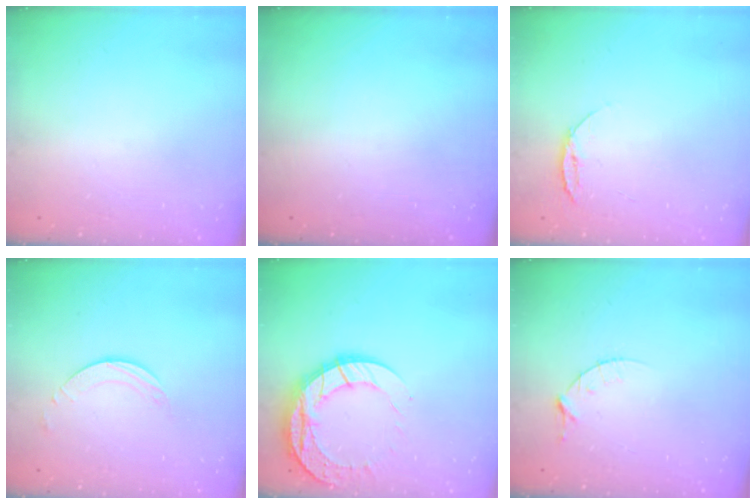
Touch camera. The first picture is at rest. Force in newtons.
{"total": 0.0}
{"total": 6.6, "press": 6.5, "slide": 0.7}
{"total": 2.0, "press": 1.9, "slide": 0.3}
{"total": 13.8, "press": 13.7, "slide": 1.1}
{"total": 3.8, "press": 3.7, "slide": 0.5}